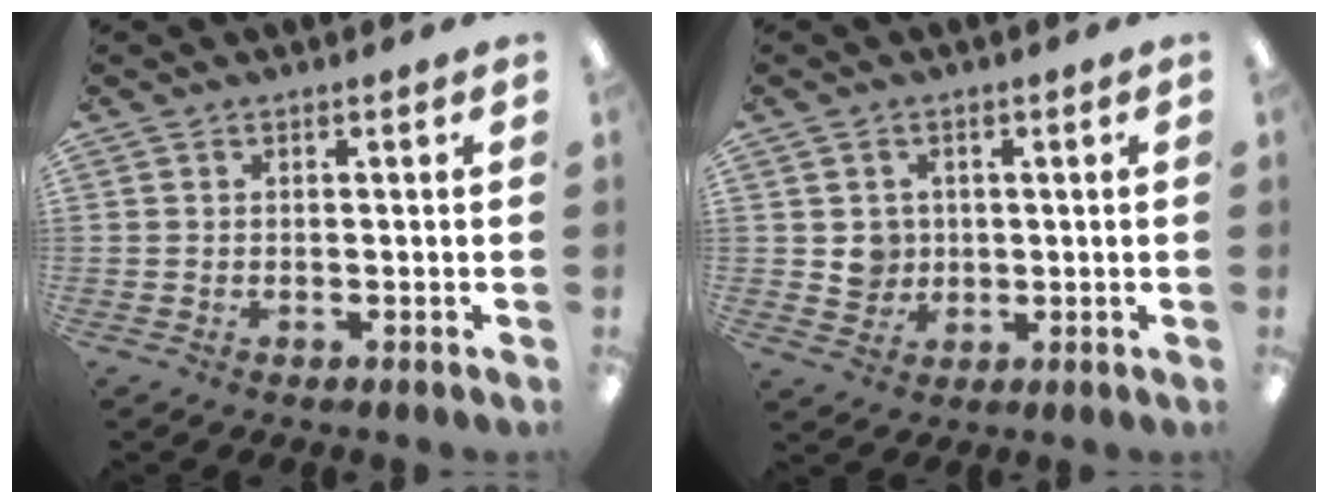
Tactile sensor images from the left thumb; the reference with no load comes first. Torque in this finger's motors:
{"motor_torque": [-0.28, 0.29, 0.04, -0.11, 0.04]}